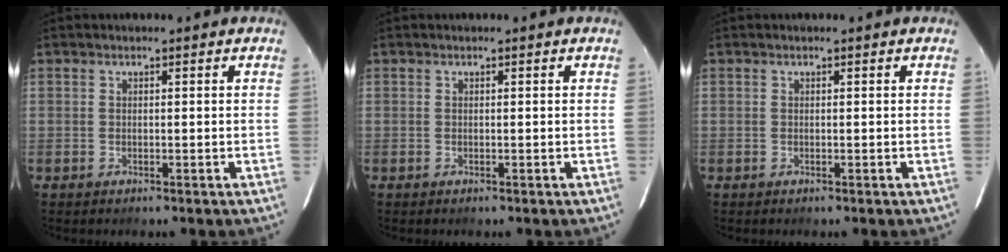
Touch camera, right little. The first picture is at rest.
{"total": 0.0}
{"total": 0.0}